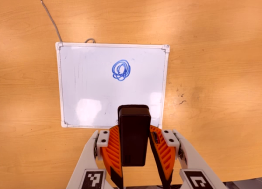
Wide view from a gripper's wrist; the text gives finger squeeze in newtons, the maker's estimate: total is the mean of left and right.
{"total": 4.4, "left": 3.6, "right": 5.1}